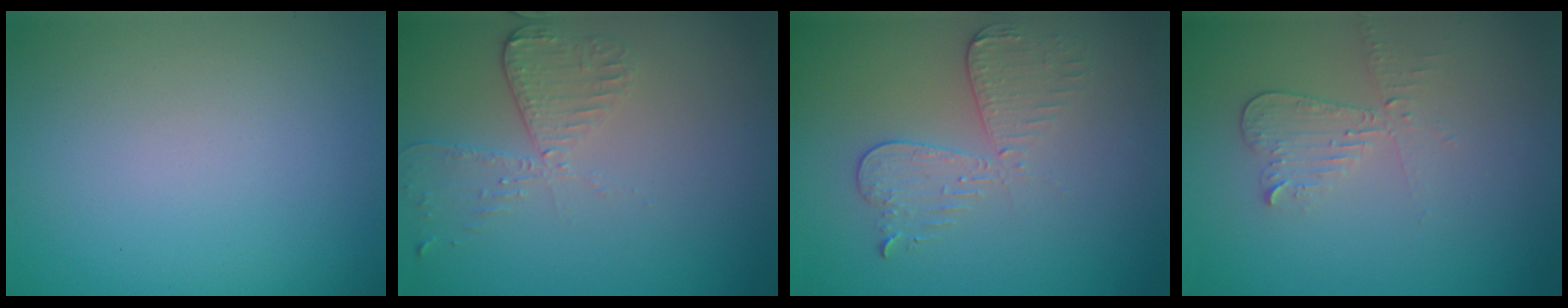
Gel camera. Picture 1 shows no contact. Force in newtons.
{"total": 2.6, "press": 2.3, "slide": 1.2}
{"total": 3.0, "press": 2.7, "slide": 1.2}
{"total": 2.1, "press": 2.1, "slide": 0.4}